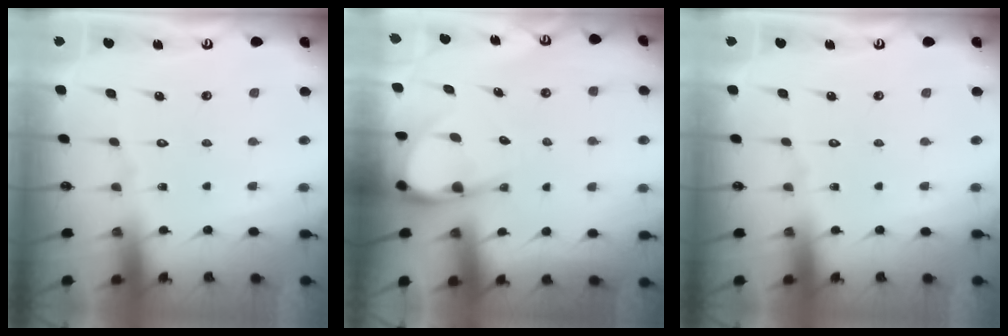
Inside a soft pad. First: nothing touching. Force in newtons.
{"total": 5.0, "press": 5.0, "slide": 0.7}
{"total": 0.0}